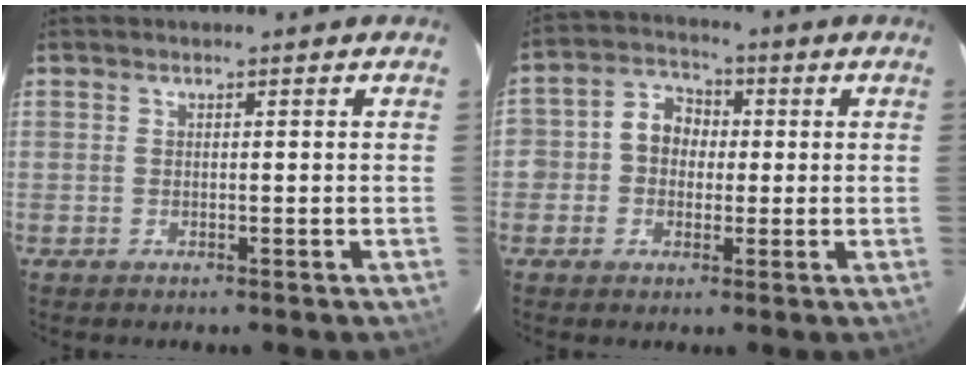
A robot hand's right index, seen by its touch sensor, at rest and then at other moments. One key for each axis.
{"total": 6.9, "fx": -0.5, "fy": 6.3, "fz": 2.9, "tx": -0.057, "ty": 0.028, "tz": -0.015}